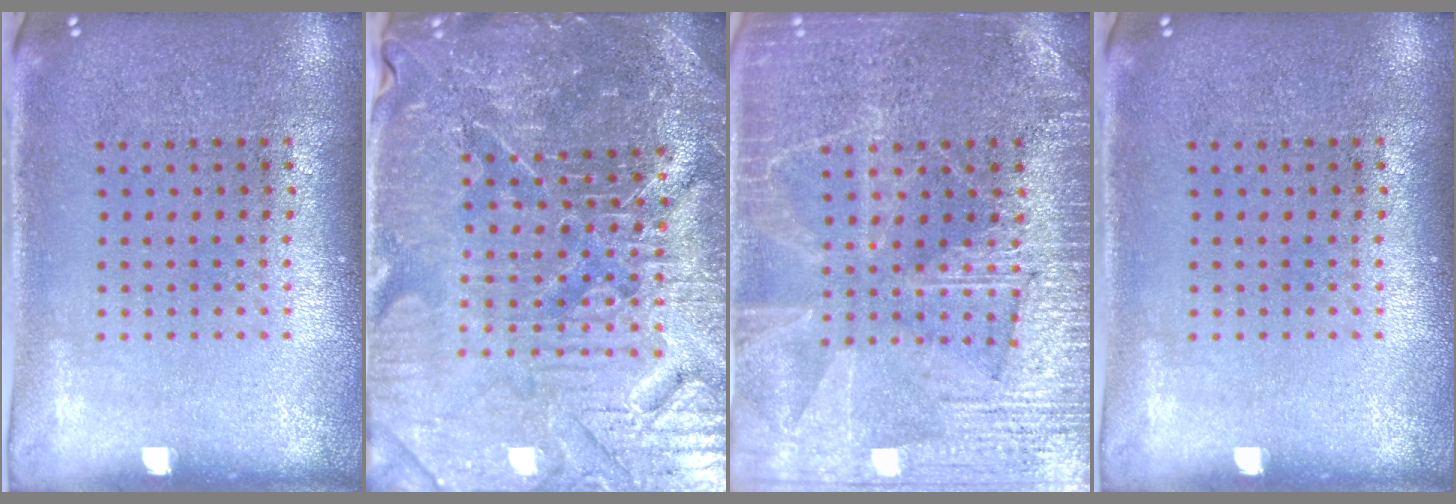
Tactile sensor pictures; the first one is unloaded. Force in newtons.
{"total": 5.8, "press": 5.4, "slide": 2.2}
{"total": 3.6, "press": 3.5, "slide": 0.6}
{"total": 0.0}